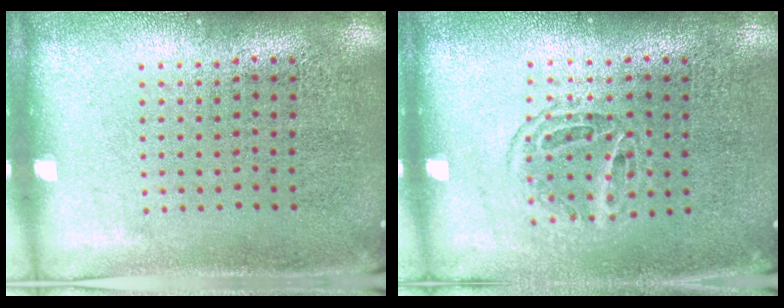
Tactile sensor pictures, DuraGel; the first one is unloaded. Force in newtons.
{"total": 1.2, "press": 1.0, "slide": 0.6}